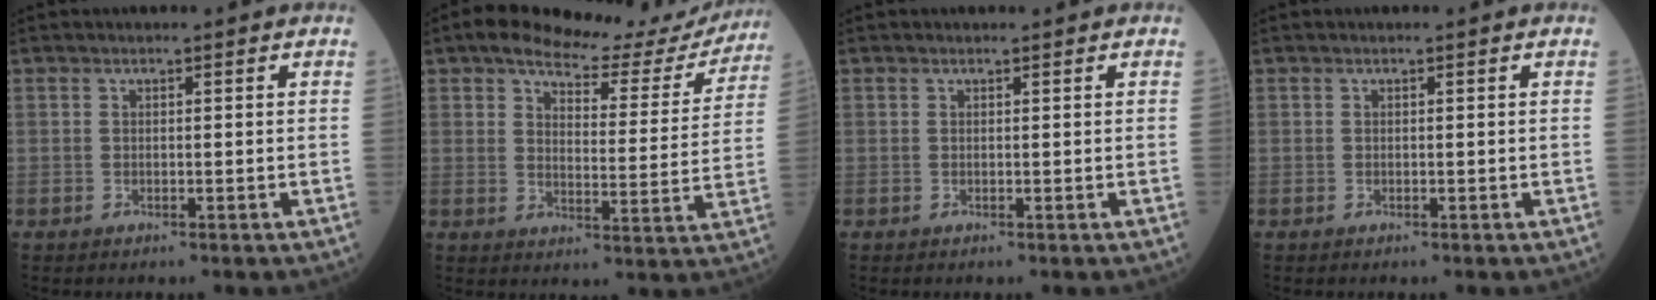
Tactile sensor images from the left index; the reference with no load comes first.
{"total": 15.6, "force": [14.1, 4.5, 4.9], "torque": [-0.053, -0.011, 0.166]}
{"total": 0.0}
{"total": 0.0}